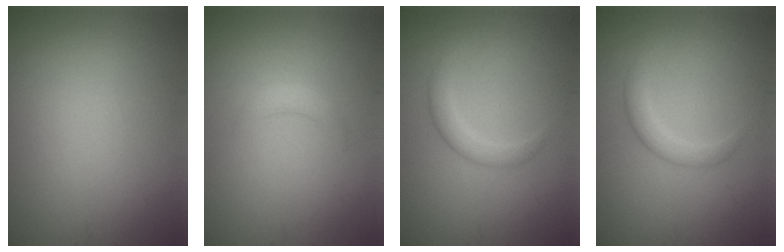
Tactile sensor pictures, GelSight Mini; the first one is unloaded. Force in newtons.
{"total": 1.2, "press": 1.2, "slide": 0.1}
{"total": 2.0, "press": 2.0, "slide": 0.1}
{"total": 2.0, "press": 2.0, "slide": 0.1}